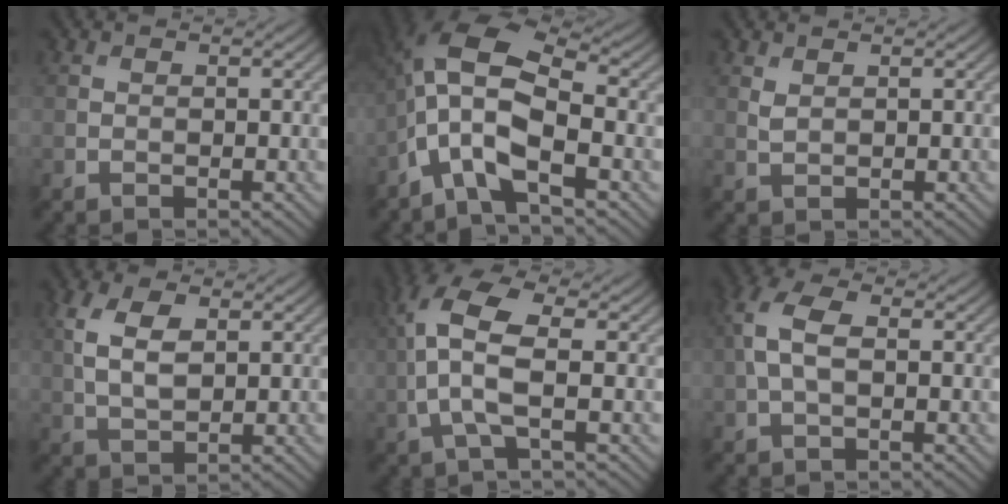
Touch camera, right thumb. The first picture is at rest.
{"total": 11.0, "force": [-2.7, 4.4, 9.8], "torque": [-0.202, 0.011, -0.069]}
{"total": 1.0, "force": [0.8, 0.4, 0.6], "torque": [-0.021, -0.002, 0.019]}
{"total": 5.8, "force": [1.7, 3.2, 4.6], "torque": [-0.109, 0.003, 0.033]}
{"total": 8.8, "force": [0.2, 3.3, 8.2], "torque": [-0.190, 0.024, -0.008]}
{"total": 5.6, "force": [0.6, 2.9, 4.8], "torque": [-0.121, 0.014, 0.005]}